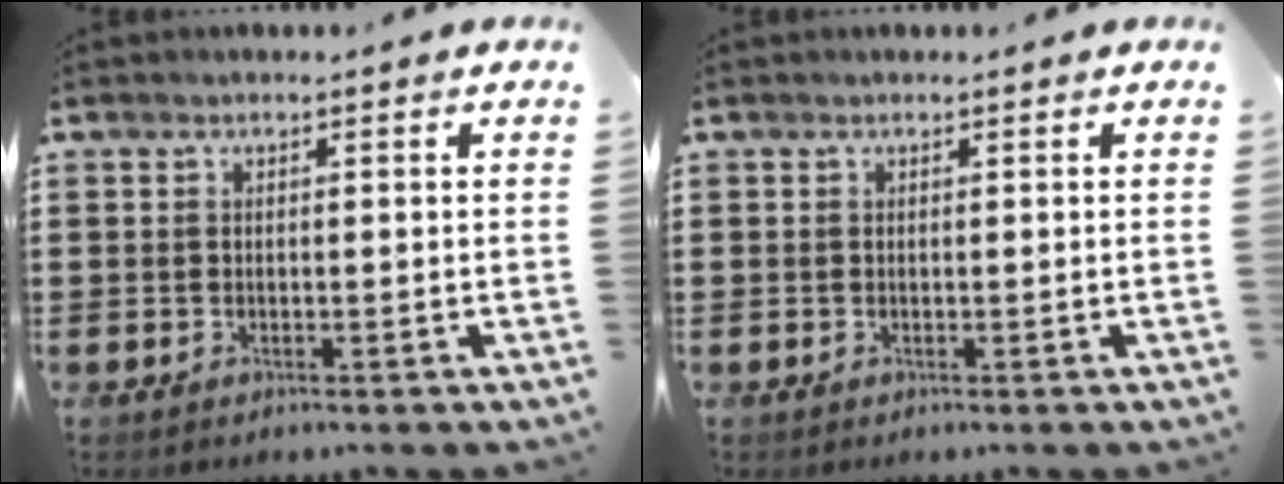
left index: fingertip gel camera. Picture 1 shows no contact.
{"total": 0.0}